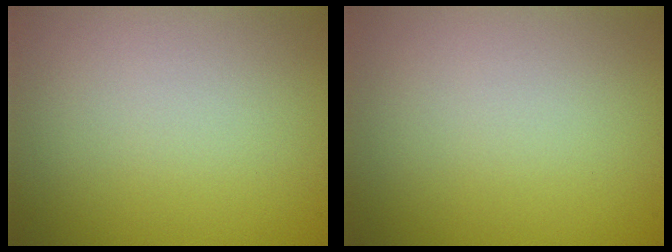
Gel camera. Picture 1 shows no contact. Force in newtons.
{"total": 0.0}